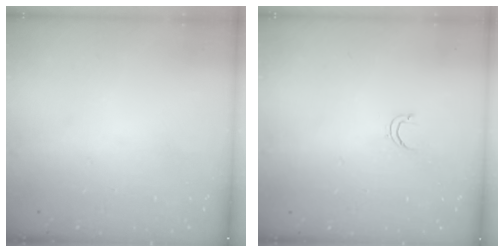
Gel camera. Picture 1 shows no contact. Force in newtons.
{"total": 3.5, "press": 3.4, "slide": 0.8}